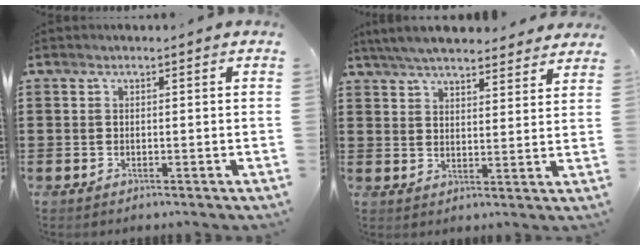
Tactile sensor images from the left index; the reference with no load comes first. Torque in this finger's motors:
{"motor_torque": [2.14, 0.00, 1.05, 0.21]}